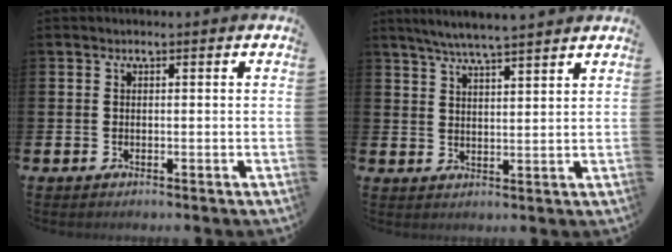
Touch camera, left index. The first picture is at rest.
{"total": 5.3, "force": [5.1, -0.4, 1.5], "torque": [-0.049, -0.018, 0.092]}